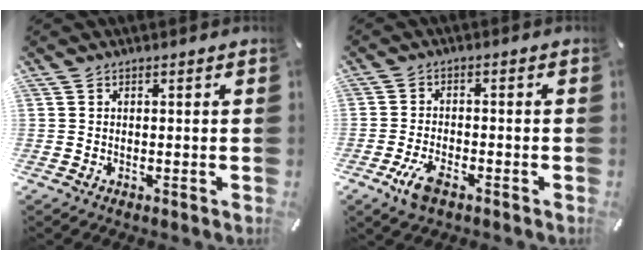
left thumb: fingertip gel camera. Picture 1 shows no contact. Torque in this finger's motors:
{"motor_torque": [-0.05, 0.20, 0.10, 0.02, 0.04]}